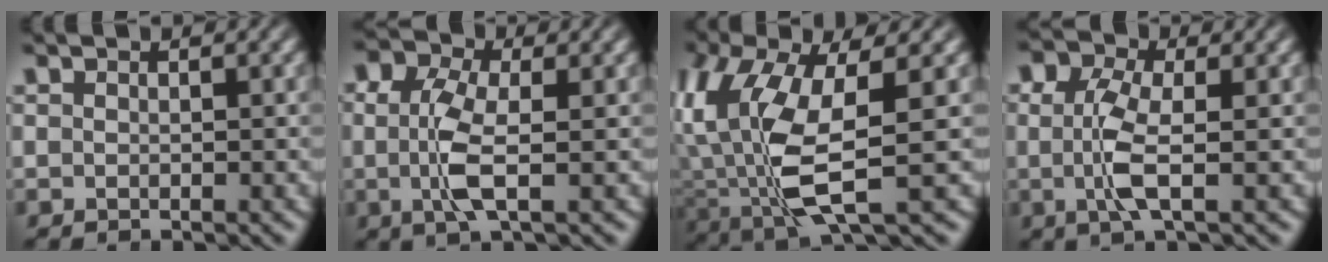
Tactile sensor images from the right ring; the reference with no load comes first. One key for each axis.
{"total": 4.1, "fx": -0.2, "fy": 1.9, "fz": 3.6, "tx": -0.081, "ty": -0.021, "tz": 0.001}
{"total": 10.1, "fx": 0.7, "fy": 5.1, "fz": 8.7, "tx": -0.194, "ty": -0.029, "tz": 0.033}
{"total": 3.7, "fx": -0.2, "fy": 1.6, "fz": 3.3, "tx": -0.074, "ty": -0.020, "tz": 0.001}